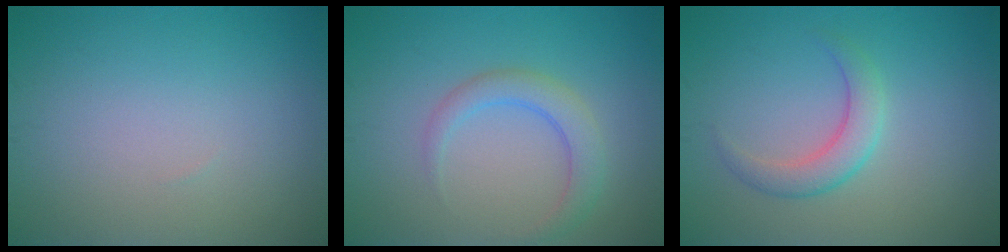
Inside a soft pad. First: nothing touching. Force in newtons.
{"total": 2.8, "press": 2.8, "slide": 0.1}
{"total": 2.7, "press": 2.7, "slide": 0.1}